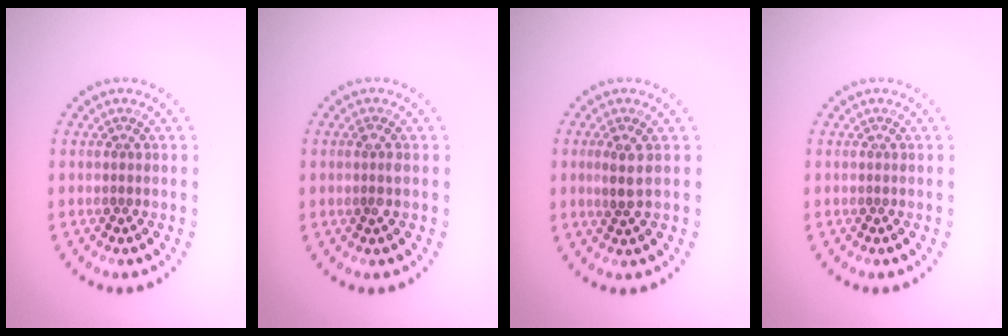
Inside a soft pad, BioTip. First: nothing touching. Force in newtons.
{"total": 1.0, "press": 1.0, "slide": 0.3}
{"total": 1.9, "press": 1.7, "slide": 0.9}
{"total": 0.0}